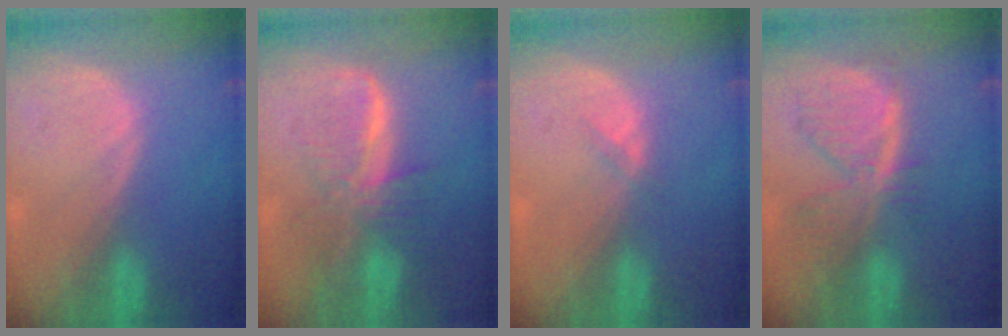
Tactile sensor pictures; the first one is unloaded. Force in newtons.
{"total": 7.6, "press": 6.7, "slide": 3.7}
{"total": 1.3, "press": 0.9, "slide": 0.9}
{"total": 8.0, "press": 7.0, "slide": 3.9}